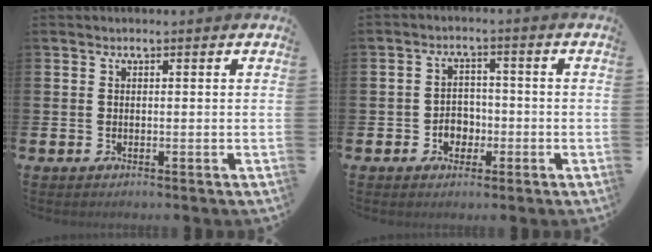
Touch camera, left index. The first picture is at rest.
{"total": 3.3, "force": [-1.4, 2.8, 1.3], "torque": [-0.018, 0.001, -0.034]}